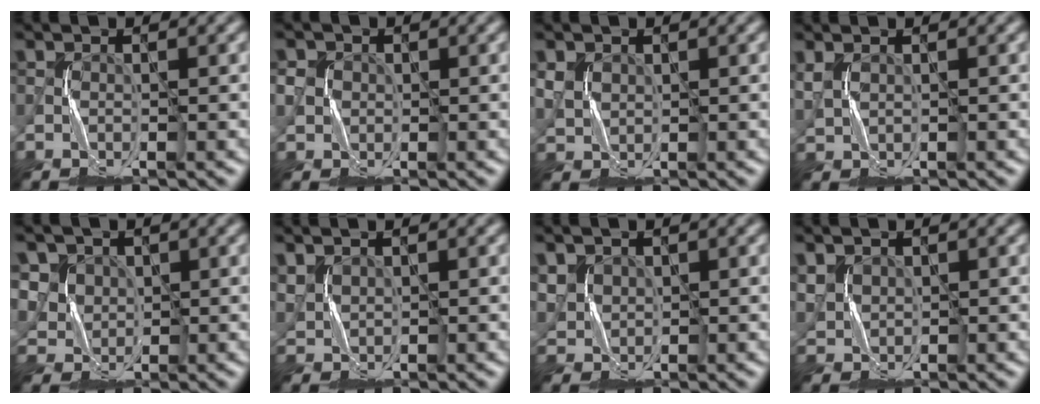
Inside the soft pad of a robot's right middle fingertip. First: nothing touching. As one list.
[{"total": 2.1, "force": [0.2, 2.1, 0.5], "torque": [-0.026, 0.001, -0.002]}, {"total": 1.7, "force": [0.8, 1.3, 0.6], "torque": [-0.028, -0.004, 0.019]}, {"total": 1.4, "force": [0.7, 0.7, 1.0], "torque": [-0.034, 0.000, 0.019]}, {"total": 4.6, "force": [2.2, 3.9, 1.4], "torque": [-0.051, 0.004, 0.045]}, {"total": 1.7, "force": [1.3, 0.9, 0.8], "torque": [-0.032, -0.001, 0.032]}, {"total": 2.5, "force": [1.4, 1.8, 1.0], "torque": [-0.040, -0.001, 0.031]}, {"total": 1.8, "force": [1.1, 1.2, 0.7], "torque": [-0.032, -0.002, 0.027]}]